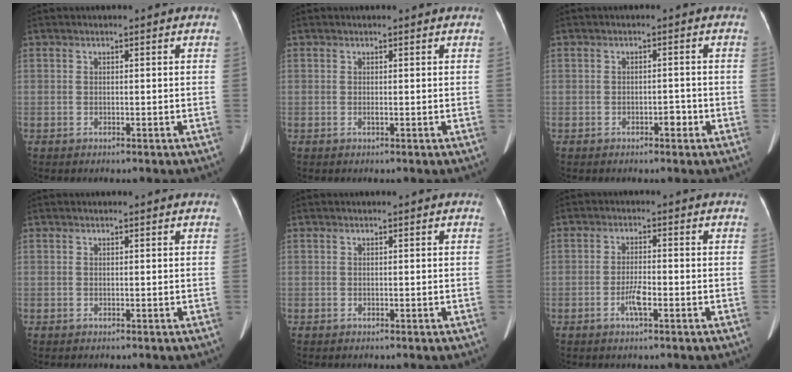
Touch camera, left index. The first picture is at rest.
{"total": 0.6, "force": [0.3, 0.1, 0.6], "torque": [-0.013, 0.002, 0.002]}
{"total": 1.5, "force": [-0.9, 0.7, 1.0], "torque": [-0.014, 0.003, -0.012]}
{"total": 0.6, "force": [0.6, 0.1, 0.1], "torque": [-0.003, 0.005, 0.007]}
{"total": 0.0}
{"total": 3.0, "force": [-1.3, 0.4, 2.6], "torque": [-0.054, -0.001, -0.026]}